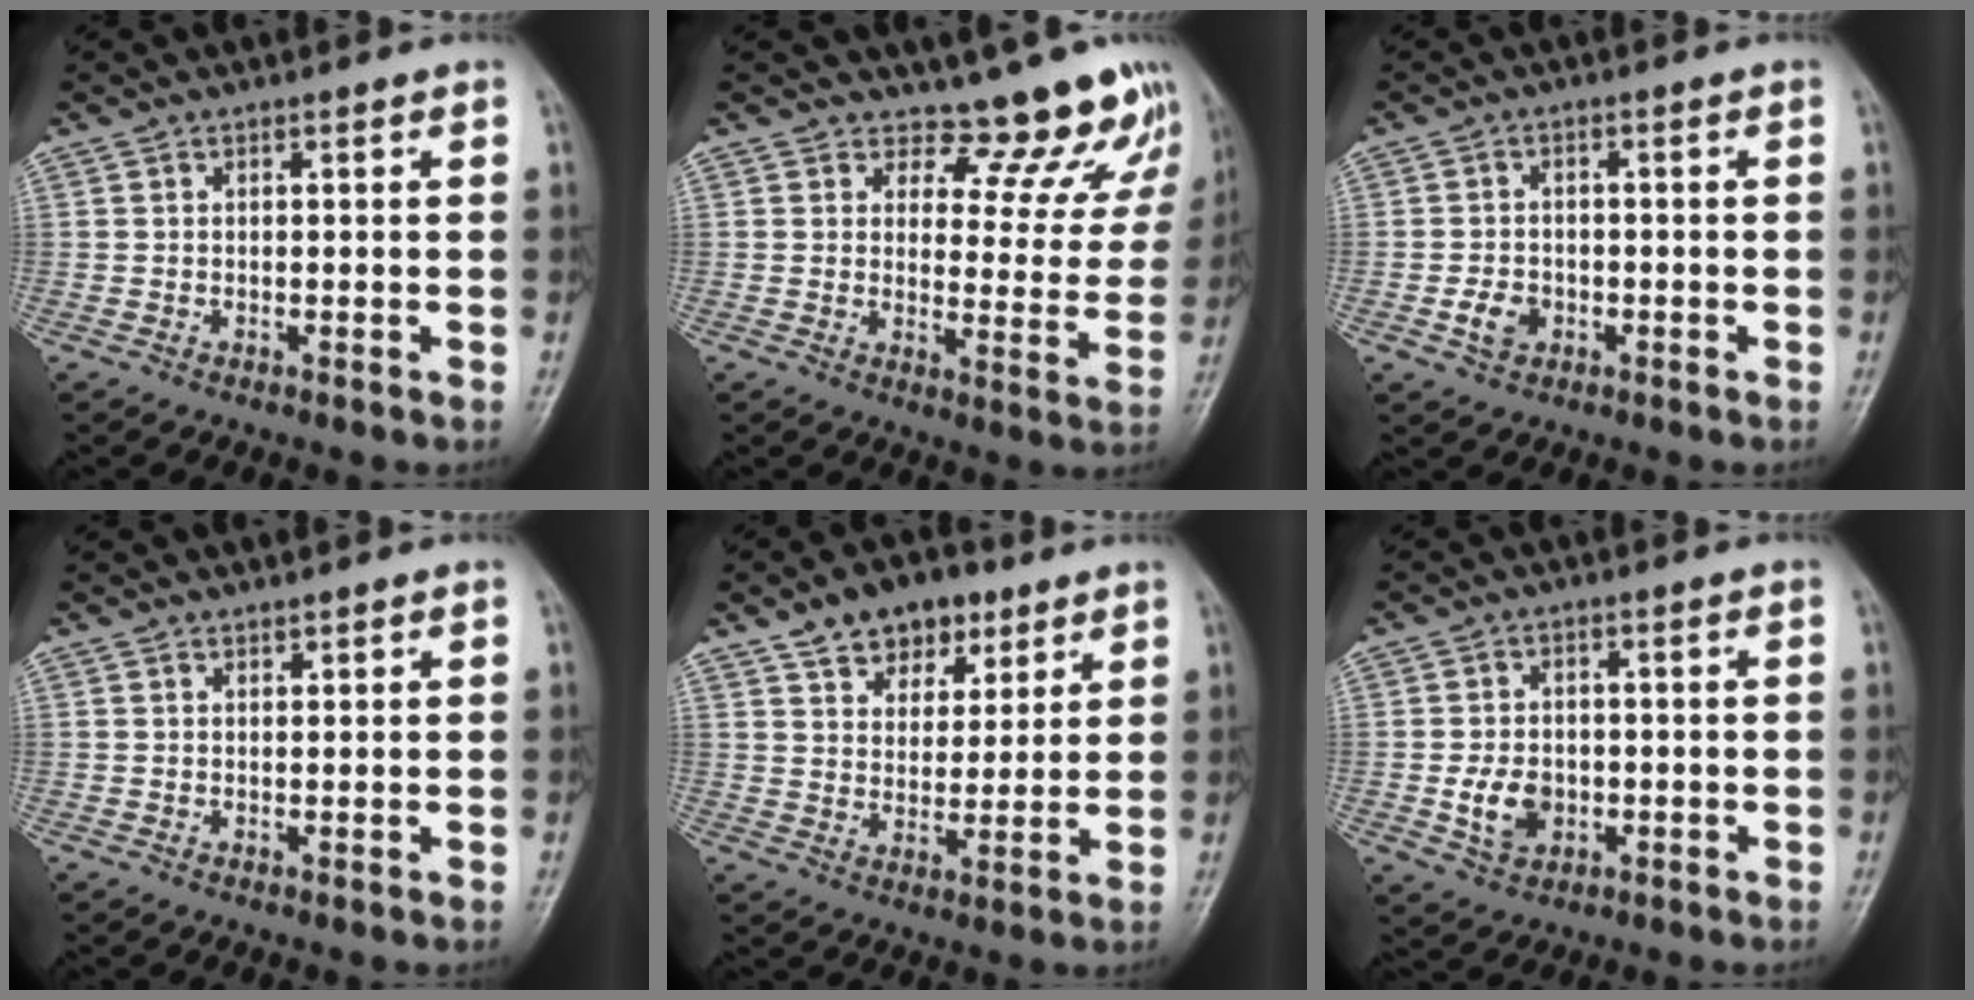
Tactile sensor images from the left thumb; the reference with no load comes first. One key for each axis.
{"total": 11.6, "fx": 10.7, "fy": 4.0, "fz": 1.7, "tx": 0.021, "ty": -0.097, "tz": 0.116}
{"total": 3.9, "fx": -1.4, "fy": 3.0, "fz": 2.0, "tx": -0.029, "ty": 0.007, "tz": -0.024}
{"total": 0.7, "fx": 0.7, "fy": 0.3, "fz": 0.1, "tx": 0.001, "ty": -0.006, "tz": 0.010}
{"total": 10.6, "fx": 6.5, "fy": 6.8, "fz": 4.9, "tx": -0.040, "ty": -0.027, "tz": 0.105}
{"total": 6.2, "fx": -1.1, "fy": 4.7, "fz": 3.8, "tx": -0.052, "ty": 0.001, "tz": -0.015}